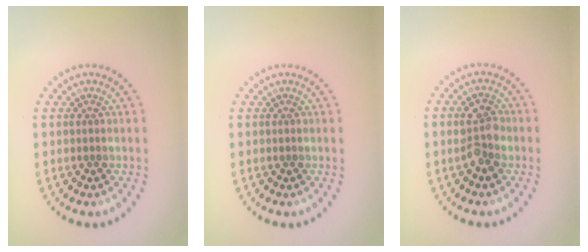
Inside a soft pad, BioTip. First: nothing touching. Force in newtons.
{"total": 0.0}
{"total": 2.5, "press": 2.5, "slide": 0.2}